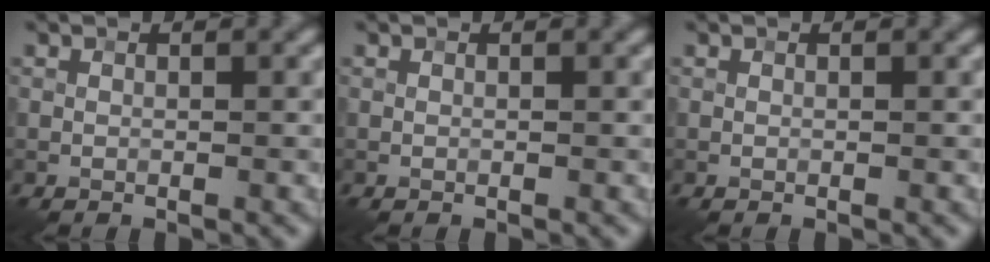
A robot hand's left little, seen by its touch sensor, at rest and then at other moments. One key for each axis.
{"total": 0.0}
{"total": 0.0}